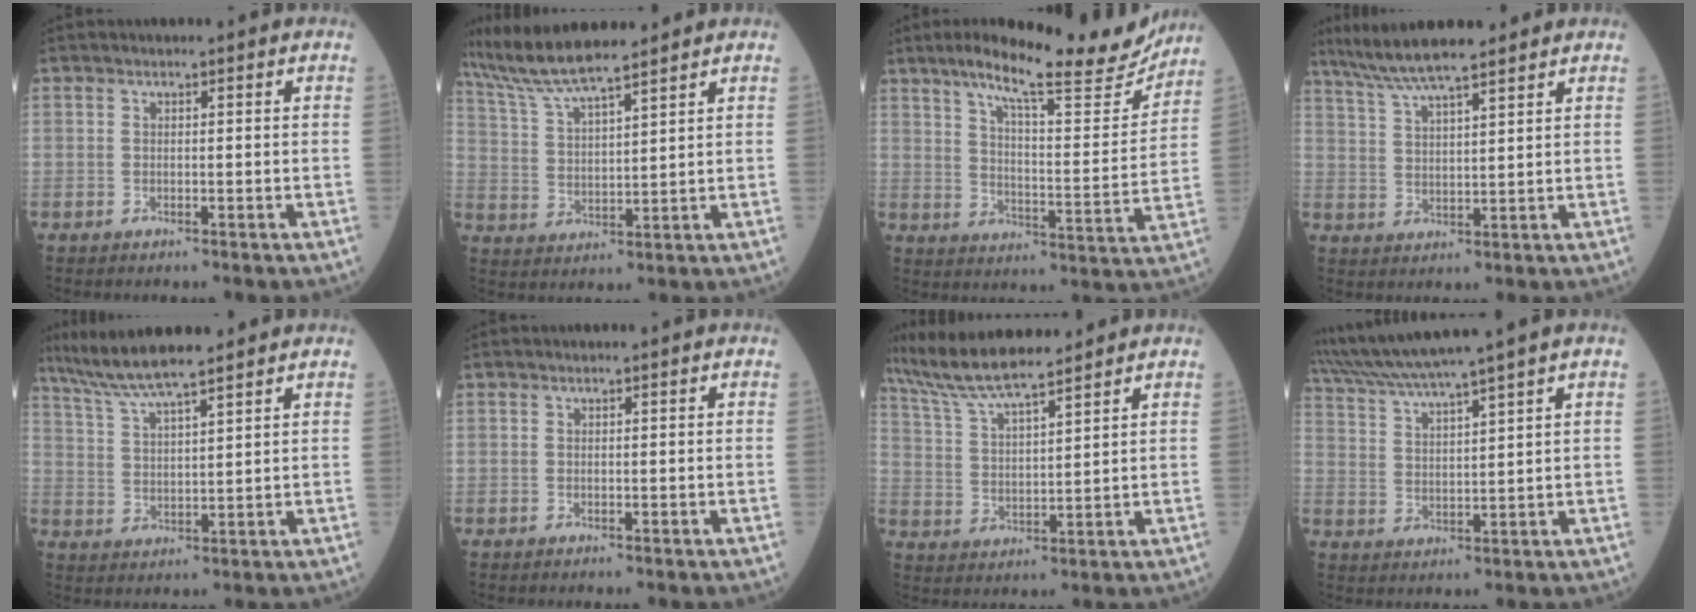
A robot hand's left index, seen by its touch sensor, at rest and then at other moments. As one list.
[{"total": 10.7, "force": [9.4, 0.3, 5.0], "torque": [-0.107, 0.020, 0.177]}, {"total": 19.0, "force": [16.0, 2.2, 10.0], "torque": [-0.147, -0.015, 0.221]}, {"total": 10.2, "force": [8.6, 0.7, 5.5], "torque": [-0.098, 0.026, 0.147]}, {"total": 9.6, "force": [8.2, 0.2, 5.0], "torque": [-0.097, 0.023, 0.149]}, {"total": 0.0}, {"total": 11.7, "force": [10.4, 0.5, 5.4], "torque": [-0.109, 0.020, 0.195]}, {"total": 10.0, "force": [8.5, -2.2, 4.8], "torque": [-0.089, 0.017, 0.158]}]